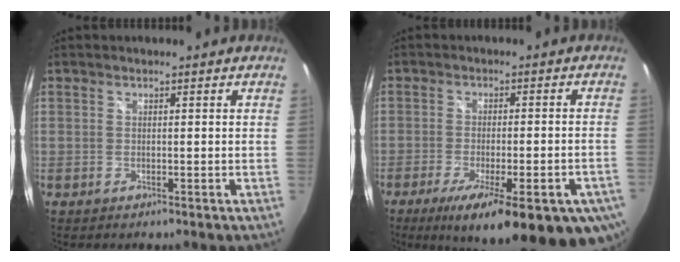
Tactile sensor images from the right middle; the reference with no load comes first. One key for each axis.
{"total": 21.8, "fx": -13.5, "fy": 5.6, "fz": 16.1, "tx": -0.250, "ty": -0.061, "tz": -0.178}